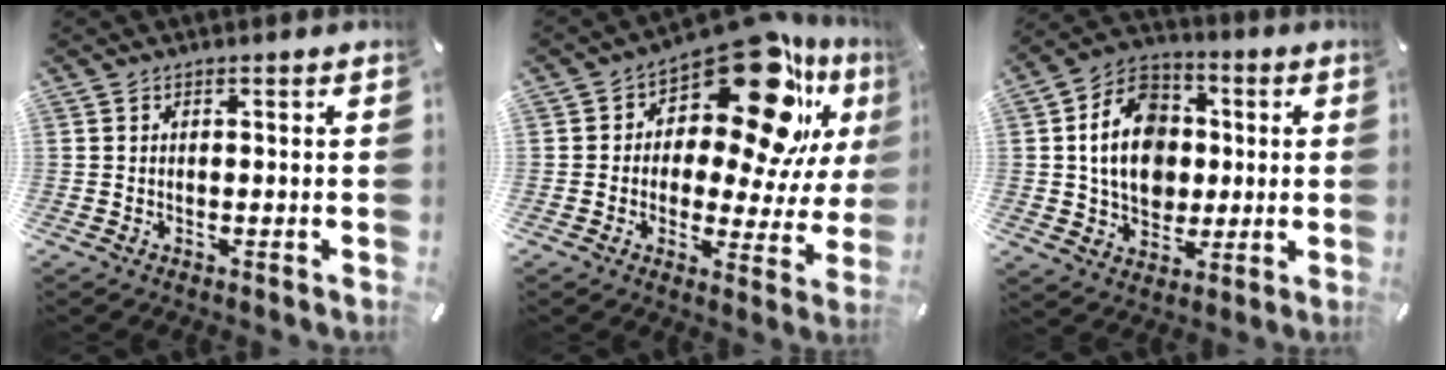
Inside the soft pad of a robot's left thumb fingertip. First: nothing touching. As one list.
[{"total": 20.7, "force": [12.0, 9.2, 14.2], "torque": [-0.196, -0.096, 0.197]}, {"total": 14.7, "force": [0.2, 12.3, 8.1], "torque": [-0.161, 0.017, 0.004]}]